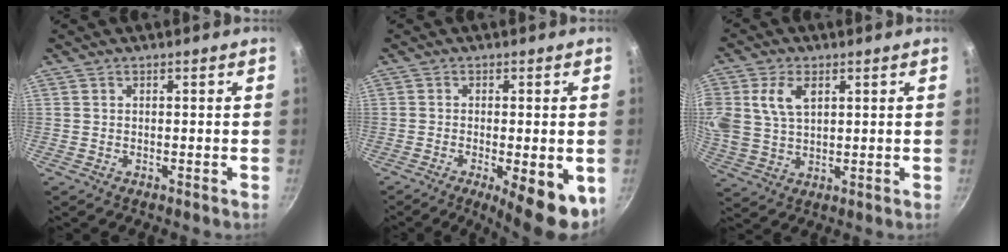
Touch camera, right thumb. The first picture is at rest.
{"total": 10.8, "force": [-3.6, 3.2, 9.7], "torque": [-0.122, -0.003, -0.043]}
{"total": 10.1, "force": [3.4, 6.6, 6.8], "torque": [-0.137, -0.001, 0.068]}